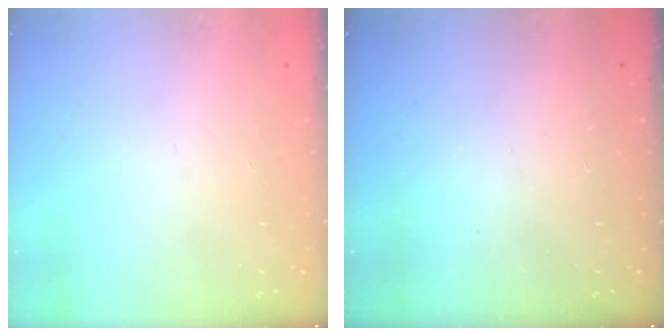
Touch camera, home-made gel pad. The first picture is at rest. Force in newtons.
{"total": 0.0}